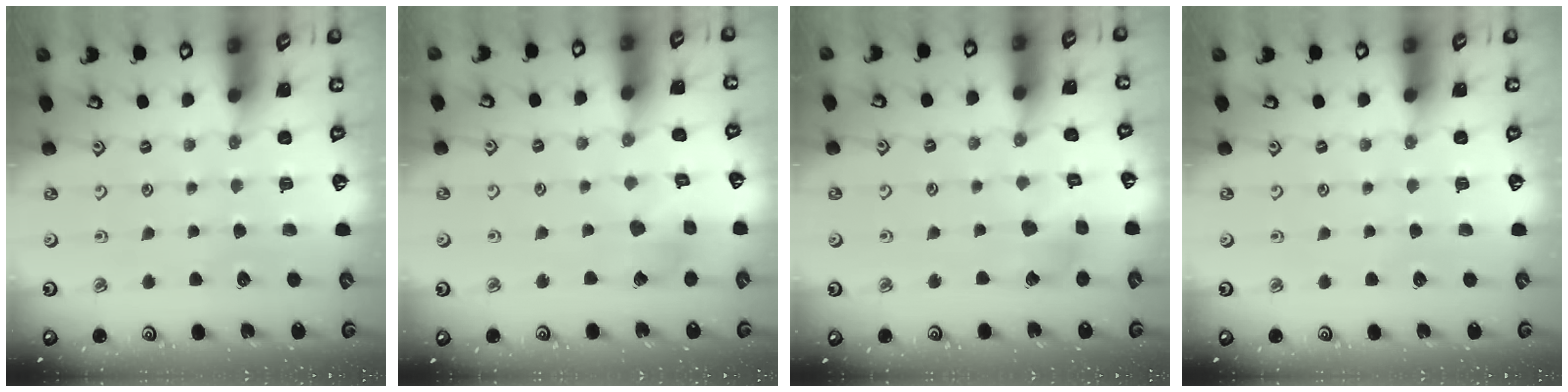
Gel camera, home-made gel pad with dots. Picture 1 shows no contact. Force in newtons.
{"total": 6.1, "press": 6.1, "slide": 0.4}
{"total": 6.6, "press": 6.5, "slide": 0.6}
{"total": 0.0}